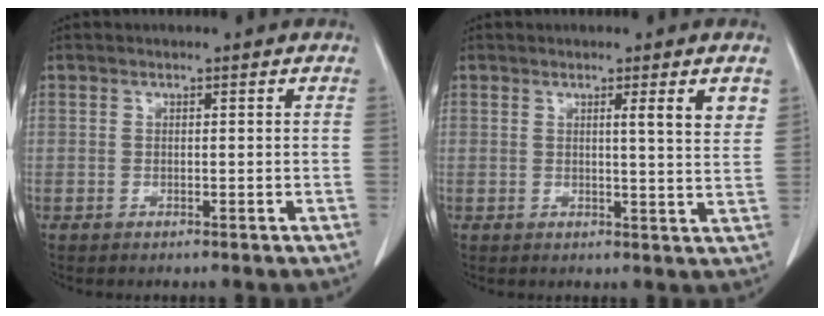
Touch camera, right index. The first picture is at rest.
{"total": 4.8, "force": [2.2, -0.3, 4.2], "torque": [-0.051, -0.011, 0.026]}